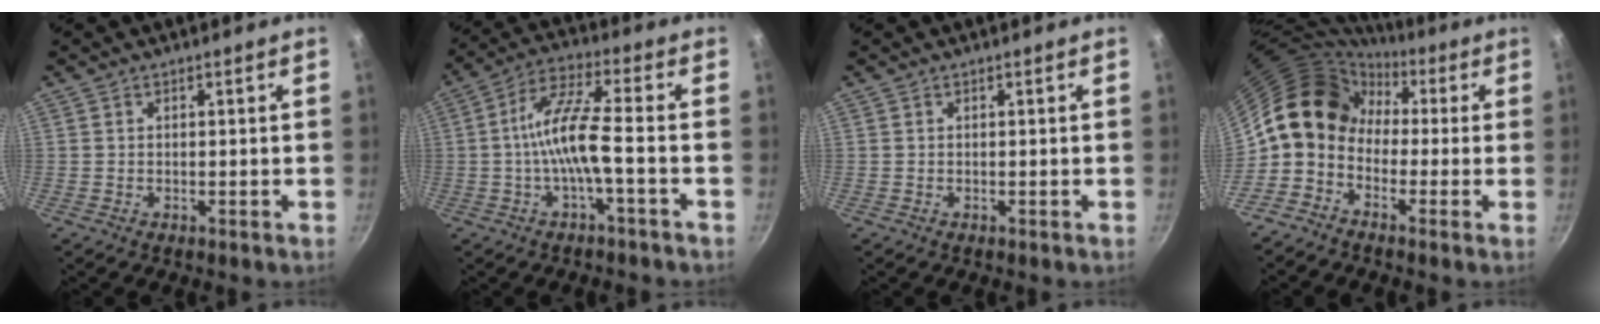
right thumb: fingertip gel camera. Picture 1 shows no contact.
{"total": 10.2, "force": [-2.3, 1.9, 9.7], "torque": [-0.198, 0.035, -0.051]}
{"total": 0.0}
{"total": 11.7, "force": [0.0, 9.4, 6.9], "torque": [-0.088, 0.037, -0.027]}